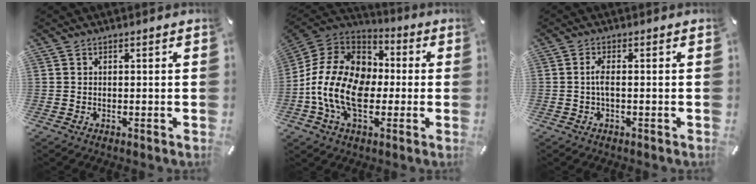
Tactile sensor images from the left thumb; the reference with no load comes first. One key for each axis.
{"total": 16.3, "fx": -4.2, "fy": 11.6, "fz": 10.6, "tx": -0.230, "ty": 0.029, "tz": -0.079}
{"total": 2.8, "fx": -0.3, "fy": 0.5, "fz": 2.8, "tx": -0.060, "ty": -0.004, "tz": -0.009}